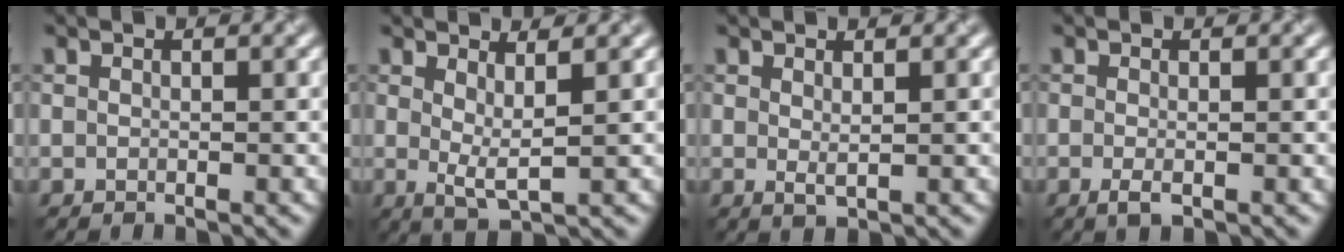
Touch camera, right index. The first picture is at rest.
{"total": 2.4, "force": [0.9, 0.5, 2.2], "torque": [-0.036, -0.014, 0.016]}
{"total": 0.9, "force": [0.5, 0.2, 0.8], "torque": [-0.016, -0.005, 0.010]}
{"total": 1.3, "force": [-0.5, 0.4, 1.1], "torque": [-0.024, -0.006, -0.010]}